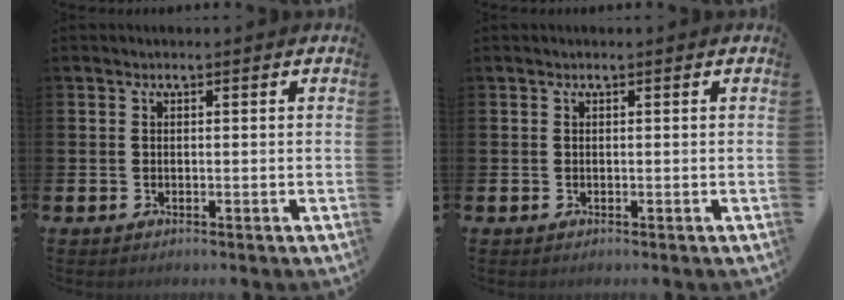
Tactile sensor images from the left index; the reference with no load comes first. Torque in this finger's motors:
{"motor_torque": [-0.01, 0.01, 0.00, 0.00]}